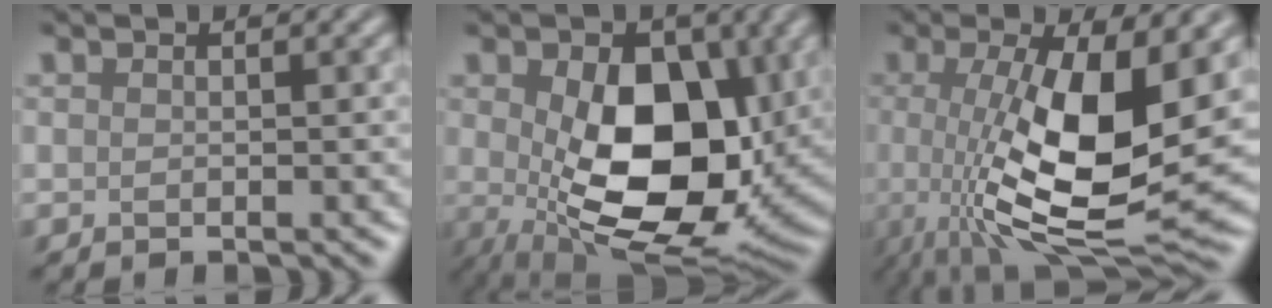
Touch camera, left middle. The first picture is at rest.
{"total": 12.4, "force": [0.6, 7.3, 10.1], "torque": [-0.153, -0.015, 0.017]}
{"total": 11.8, "force": [0.2, 3.8, 11.2], "torque": [-0.191, -0.016, 0.004]}